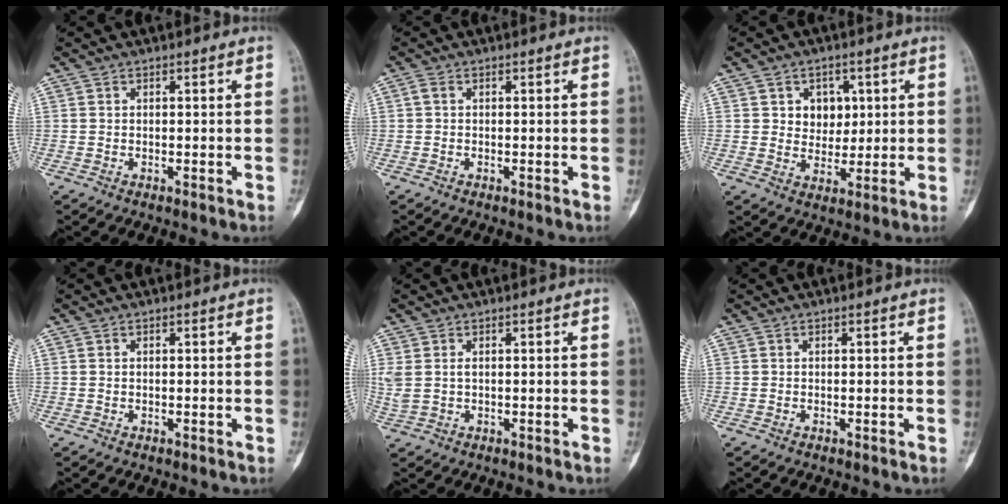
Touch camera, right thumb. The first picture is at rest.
{"total": 0.8, "force": [0.1, 0.5, 0.7], "torque": [-0.012, 0.002, -0.003]}
{"total": 6.3, "force": [1.9, 5.1, 3.1], "torque": [-0.011, -0.008, 0.031]}
{"total": 0.0}
{"total": 3.0, "force": [0.6, 1.9, 2.3], "torque": [-0.070, 0.007, 0.015]}
{"total": 0.0}